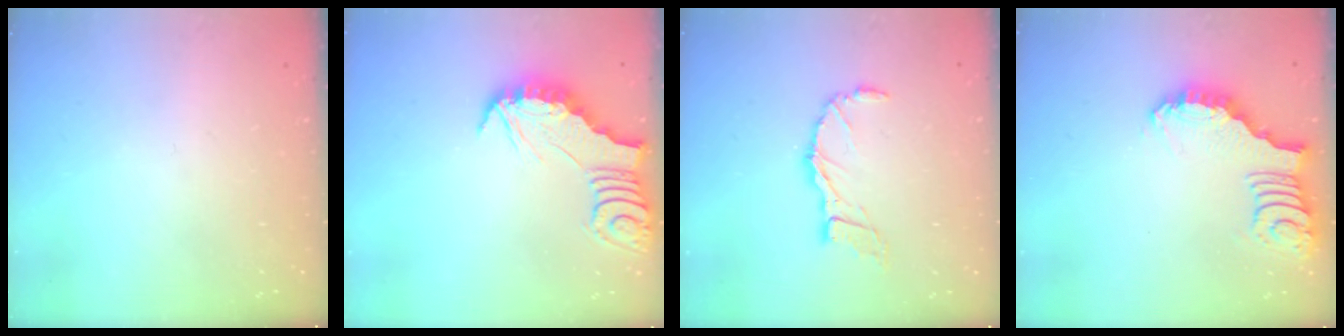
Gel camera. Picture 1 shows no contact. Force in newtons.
{"total": 2.9, "press": 2.8, "slide": 0.3}
{"total": 9.5, "press": 9.4, "slide": 1.4}
{"total": 2.6, "press": 2.5, "slide": 0.5}